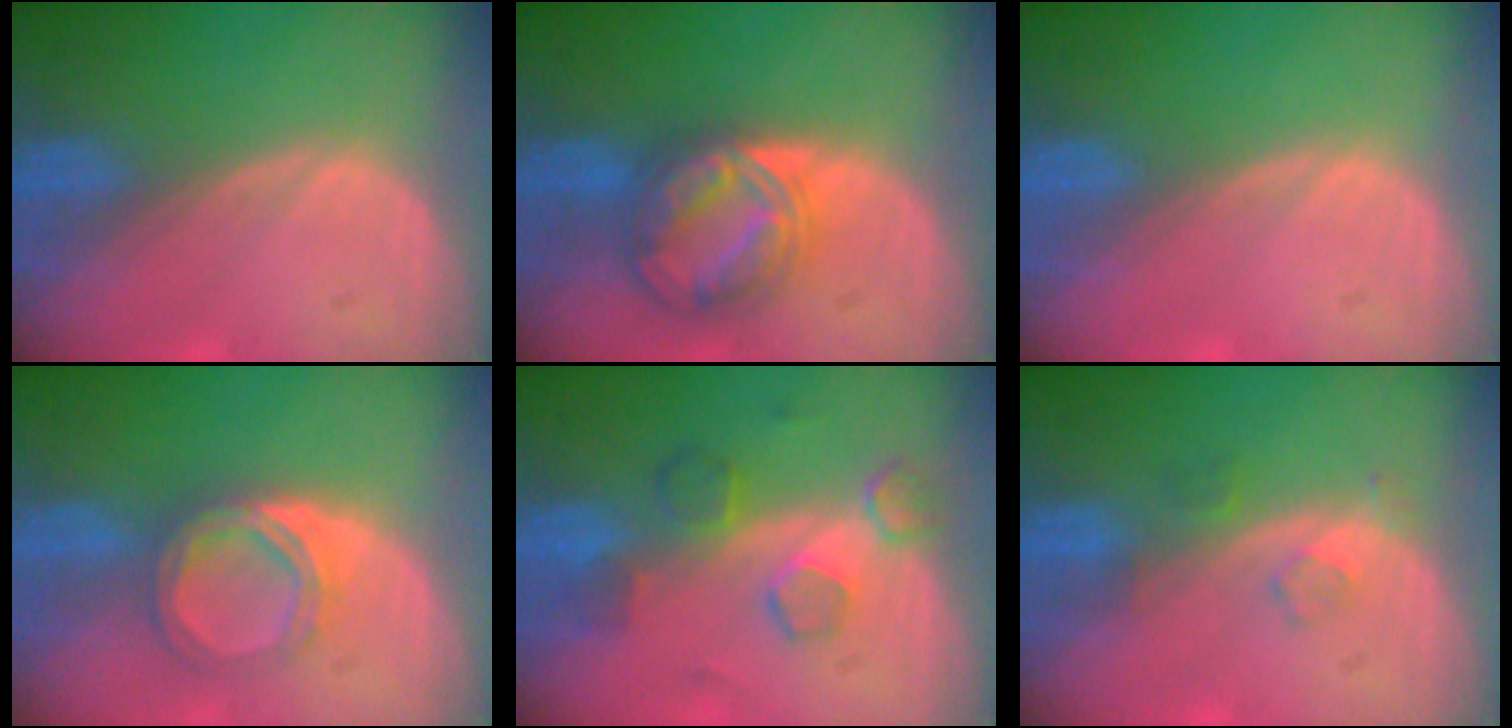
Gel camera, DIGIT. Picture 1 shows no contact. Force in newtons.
{"total": 7.7, "press": 7.6, "slide": 0.5}
{"total": 0.0}
{"total": 4.8, "press": 4.8, "slide": 0.5}
{"total": 5.7, "press": 5.5, "slide": 1.3}
{"total": 2.1, "press": 2.1, "slide": 0.2}